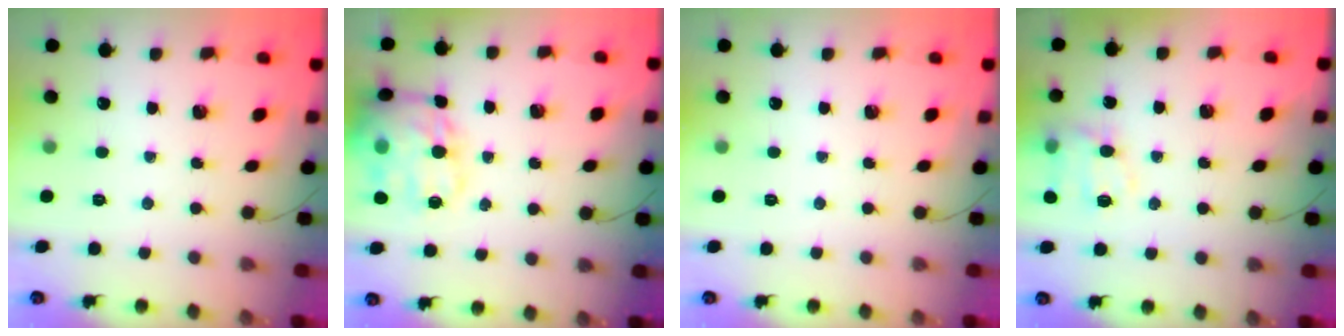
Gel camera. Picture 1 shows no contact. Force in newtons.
{"total": 21.0, "press": 20.8, "slide": 2.8}
{"total": 0.0}
{"total": 12.6, "press": 12.4, "slide": 2.0}